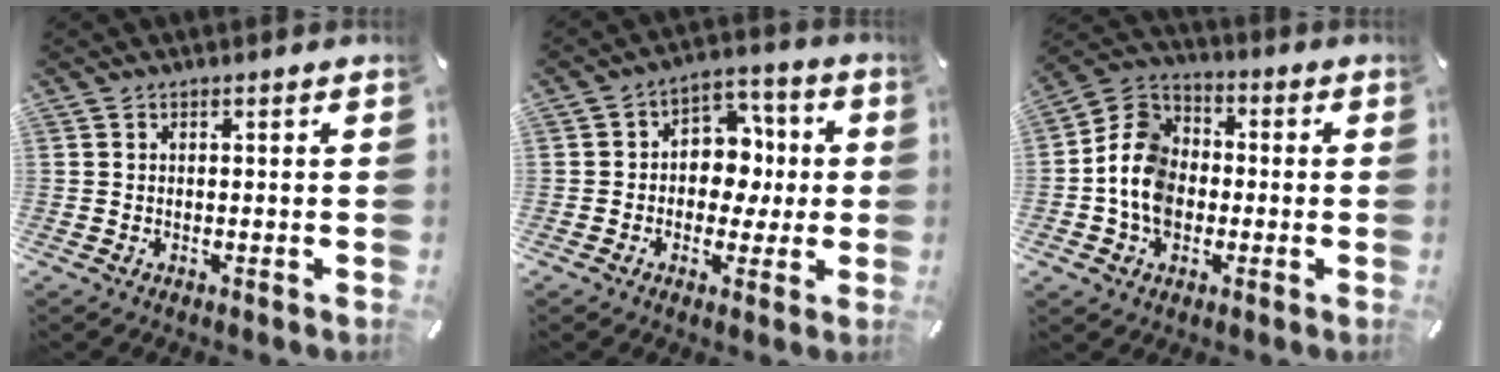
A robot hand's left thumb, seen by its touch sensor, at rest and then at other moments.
{"total": 8.5, "force": [-0.8, 7.5, 3.8], "torque": [-0.050, 0.010, -0.015]}
{"total": 11.0, "force": [-2.6, 9.3, 5.3], "torque": [-0.132, 0.033, -0.048]}